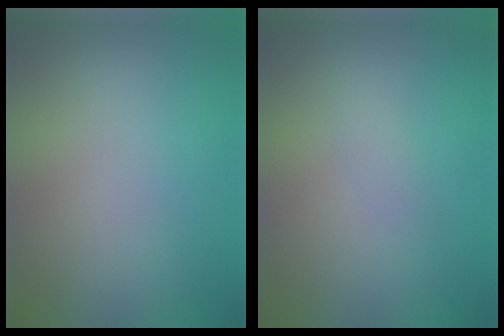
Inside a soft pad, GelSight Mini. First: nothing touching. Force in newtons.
{"total": 0.6, "press": 0.6, "slide": 0.1}